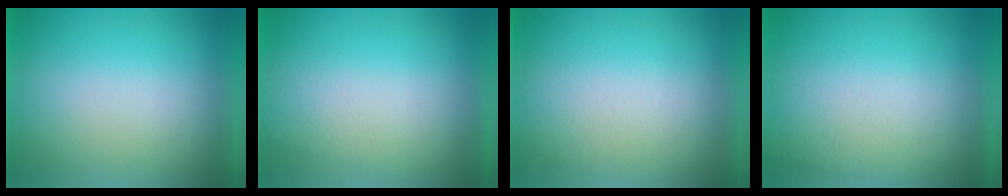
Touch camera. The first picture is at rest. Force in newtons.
{"total": 1.0}
{"total": 1.4}
{"total": 2.4}